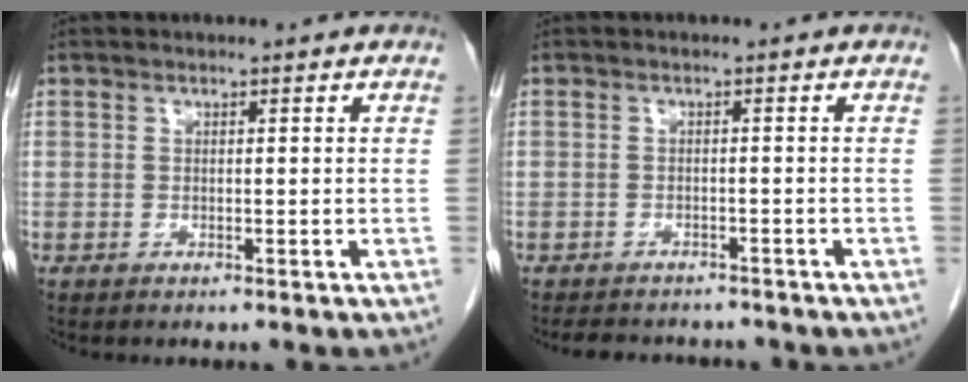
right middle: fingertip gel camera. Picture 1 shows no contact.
{"total": 7.0, "force": [-6.3, 2.4, 1.9], "torque": [-0.029, -0.001, -0.080]}